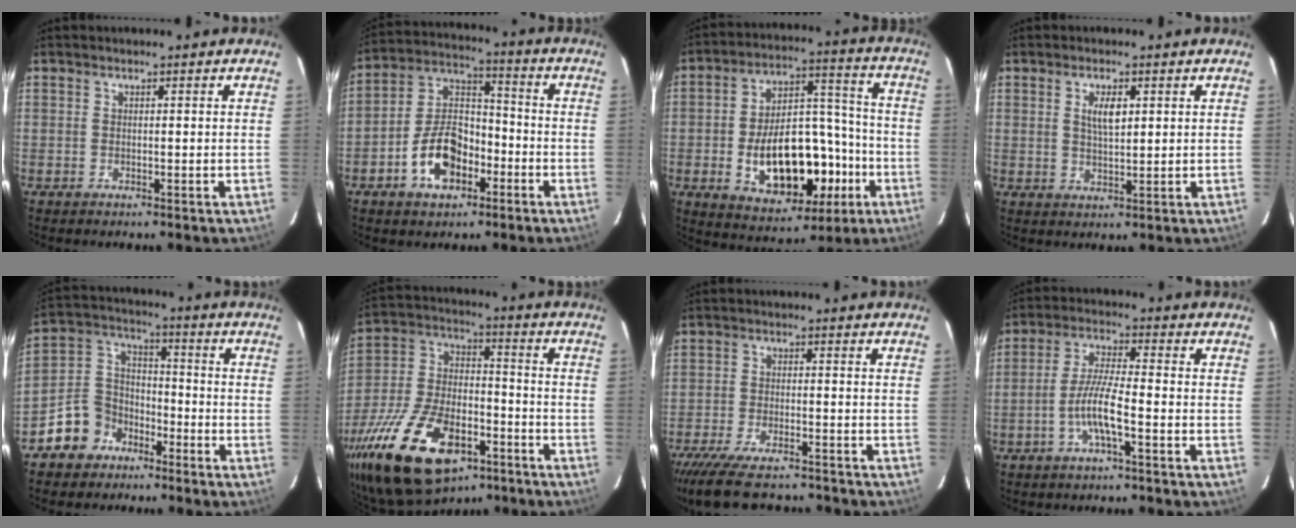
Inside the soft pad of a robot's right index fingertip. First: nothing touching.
{"total": 11.9, "force": [-5.5, 7.1, 7.8], "torque": [-0.154, 0.028, -0.090]}
{"total": 20.5, "force": [-6.5, 11.0, 16.0], "torque": [-0.289, 0.030, -0.074]}
{"total": 4.0, "force": [1.3, 1.7, 3.4], "torque": [-0.061, 0.001, 0.024]}
{"total": 9.7, "force": [-5.9, 7.4, 1.8], "torque": [-0.052, 0.048, -0.104]}
{"total": 27.5, "force": [-15.5, 13.9, 18.0], "torque": [-0.375, -0.018, -0.252]}
{"total": 14.5, "force": [-12.4, 3.9, 6.3], "torque": [-0.142, -0.029, -0.198]}
{"total": 6.8, "force": [-2.8, 0.4, 6.2], "torque": [-0.129, 0.003, -0.053]}